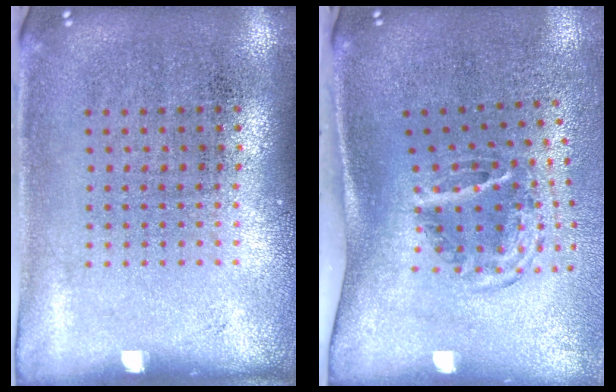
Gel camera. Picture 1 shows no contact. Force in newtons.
{"total": 2.0, "press": 1.2, "slide": 1.6}